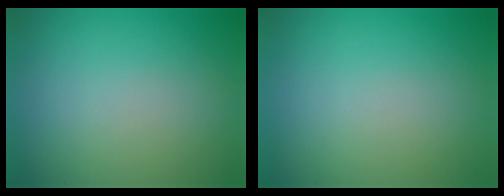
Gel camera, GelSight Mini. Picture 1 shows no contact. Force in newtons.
{"total": 0.0}